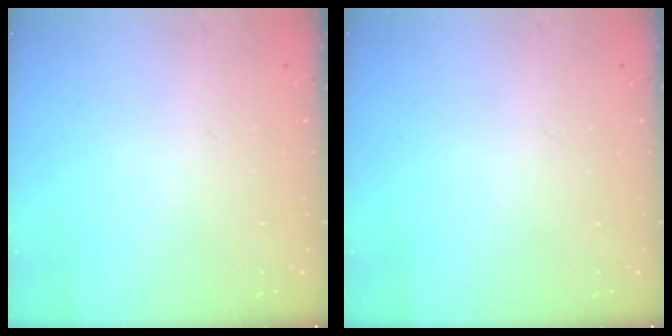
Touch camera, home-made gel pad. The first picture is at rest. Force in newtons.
{"total": 0.0}